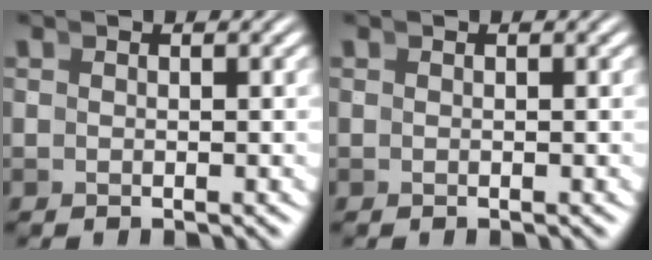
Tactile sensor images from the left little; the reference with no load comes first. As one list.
[{"total": 0.0}]